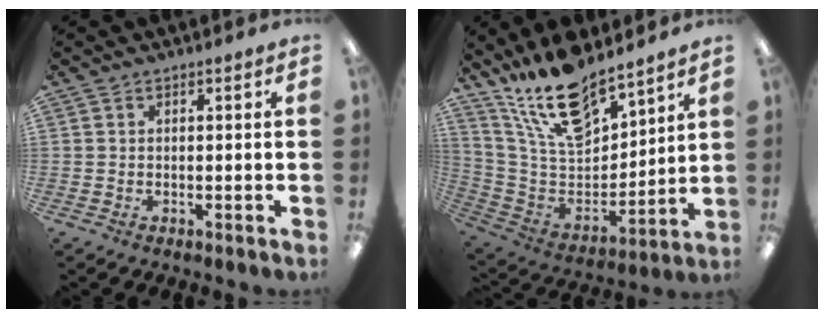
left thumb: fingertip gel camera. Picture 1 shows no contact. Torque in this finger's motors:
{"motor_torque": [0.40, 0.35, 1.40, -1.37, 0.13]}